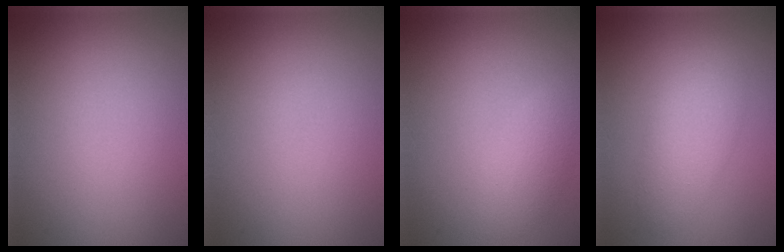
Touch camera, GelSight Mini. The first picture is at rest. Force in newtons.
{"total": 0.0}
{"total": 2.5, "press": 2.5, "slide": 0.1}
{"total": 3.2, "press": 3.2, "slide": 0.0}